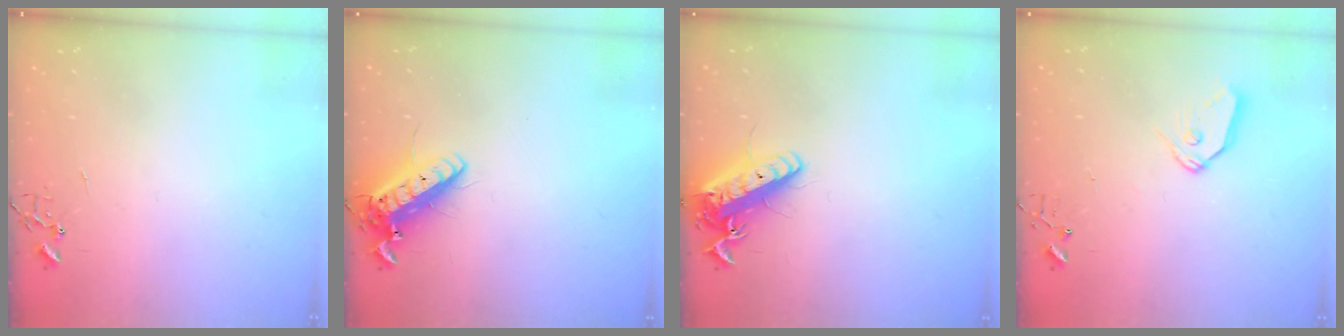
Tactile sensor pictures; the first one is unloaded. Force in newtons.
{"total": 14.4, "press": 14.1, "slide": 2.7}
{"total": 16.0, "press": 15.7, "slide": 3.1}
{"total": 8.4, "press": 8.4, "slide": 0.5}